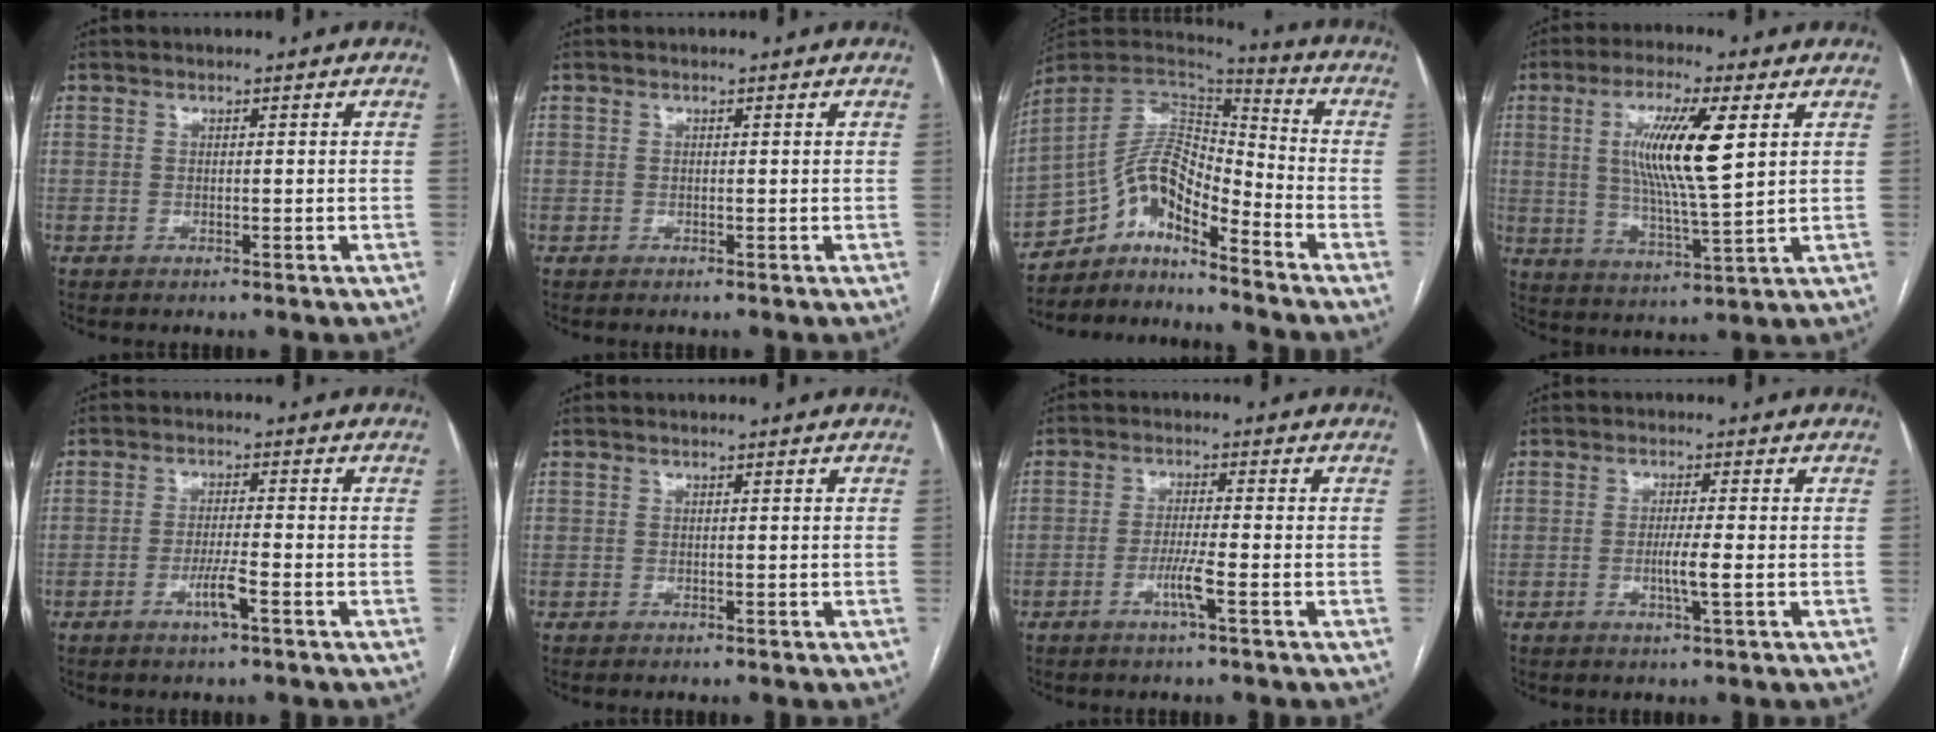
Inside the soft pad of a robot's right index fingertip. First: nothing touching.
{"total": 0.0}
{"total": 12.0, "force": [-9.4, 2.8, 6.9], "torque": [-0.120, 0.037, -0.169]}
{"total": 12.0, "force": [3.1, 1.0, 11.6], "torque": [-0.220, -0.003, 0.055]}
{"total": 3.8, "force": [-1.8, -0.1, 3.3], "torque": [-0.064, -0.005, -0.035]}
{"total": 0.0}
{"total": 3.8, "force": [-1.7, -0.4, 3.4], "torque": [-0.067, -0.006, -0.035]}
{"total": 3.3, "force": [-0.7, -0.3, 3.2], "torque": [-0.062, -0.006, -0.013]}